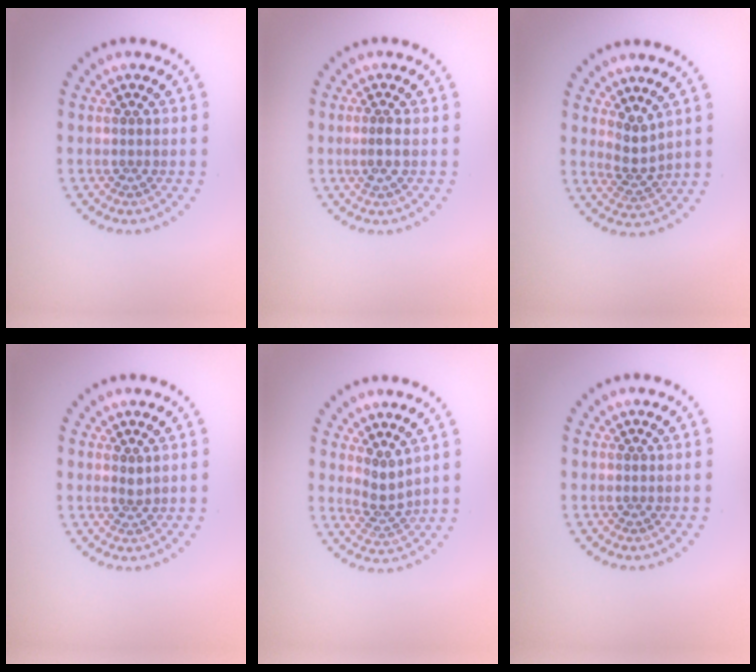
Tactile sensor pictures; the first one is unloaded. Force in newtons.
{"total": 1.6, "press": 1.2, "slide": 1.0}
{"total": 2.1, "press": 1.5, "slide": 1.4}
{"total": 0.9, "press": 0.6, "slide": 0.7}
{"total": 2.2, "press": 1.5, "slide": 1.6}
{"total": 0.0}